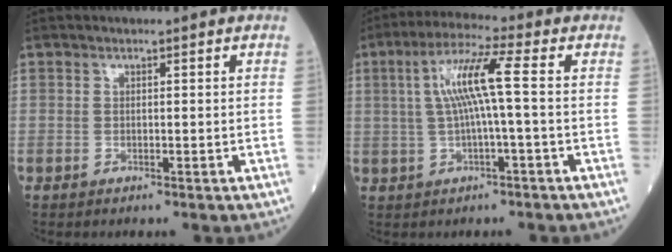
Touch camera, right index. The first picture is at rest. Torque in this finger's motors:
{"motor_torque": [1.30, -0.08, 0.62, 0.17]}